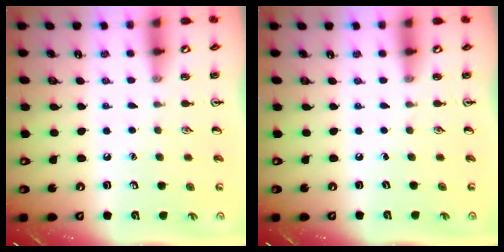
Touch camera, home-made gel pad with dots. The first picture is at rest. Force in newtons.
{"total": 0.0}